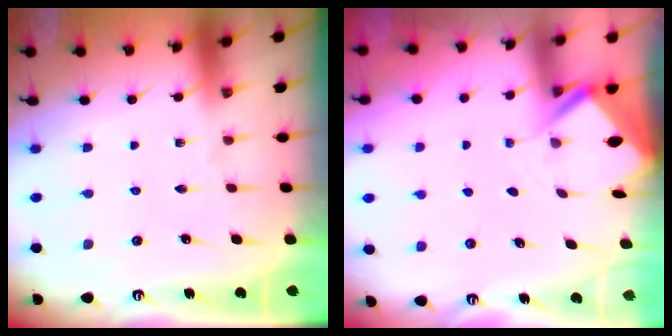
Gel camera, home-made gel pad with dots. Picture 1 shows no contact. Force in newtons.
{"total": 2.9, "press": 2.9, "slide": 0.3}